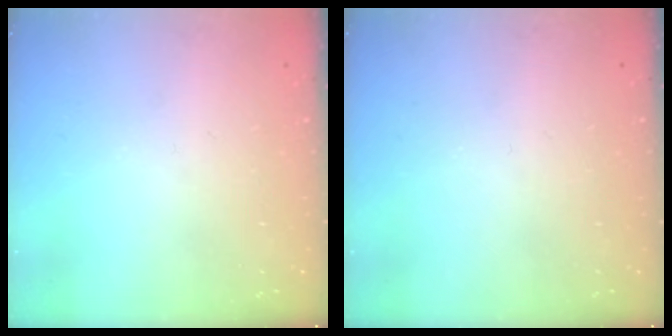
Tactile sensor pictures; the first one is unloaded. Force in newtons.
{"total": 0.0}